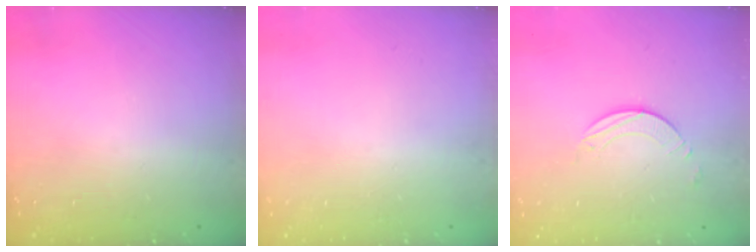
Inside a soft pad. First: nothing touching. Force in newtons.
{"total": 0.0}
{"total": 1.7, "press": 1.7, "slide": 0.2}